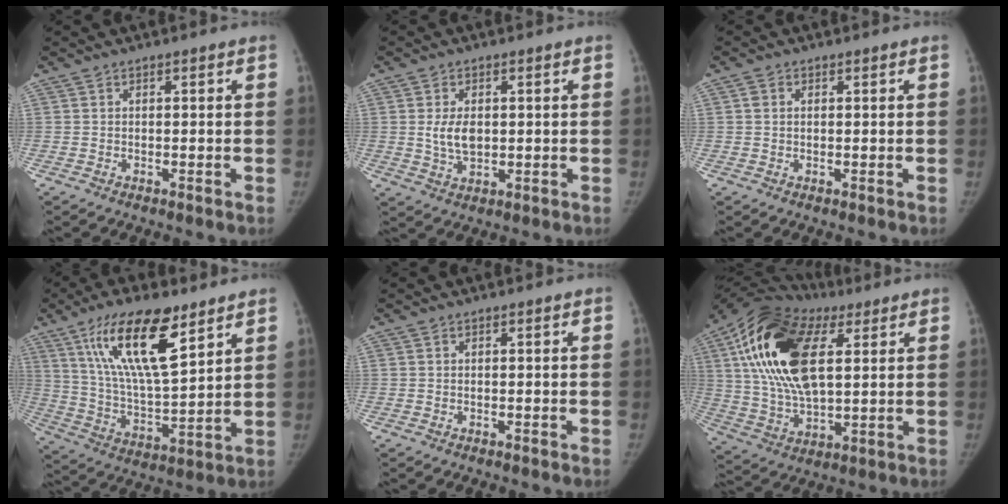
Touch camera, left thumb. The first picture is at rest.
{"total": 5.1, "force": [0.5, 3.1, 4.0], "torque": [-0.069, -0.009, 0.014]}
{"total": 1.4, "force": [0.2, 1.1, 0.9], "torque": [-0.014, 0.006, 0.003]}
{"total": 18.7, "force": [10.4, 6.0, 14.4], "torque": [-0.234, -0.049, 0.192]}
{"total": 0.0}
{"total": 22.9, "force": [7.2, 11.7, 18.4], "torque": [-0.348, -0.004, 0.120]}